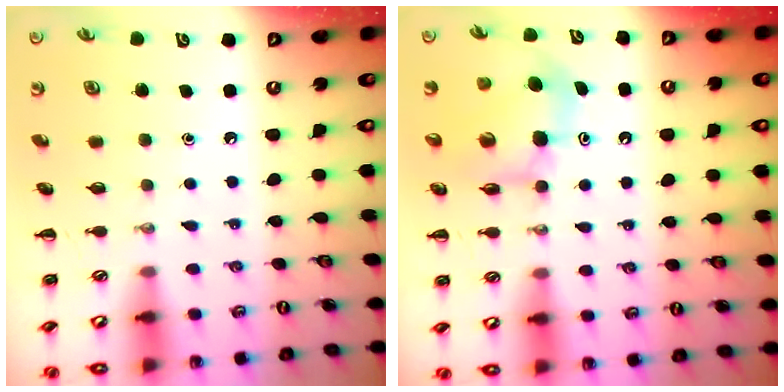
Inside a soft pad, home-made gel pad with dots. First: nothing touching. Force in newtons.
{"total": 7.4, "press": 7.3, "slide": 1.5}